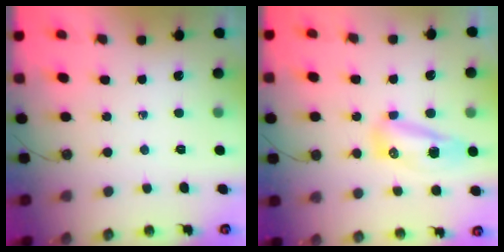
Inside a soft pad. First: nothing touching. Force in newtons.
{"total": 17.6, "press": 11.8, "slide": 13.1}